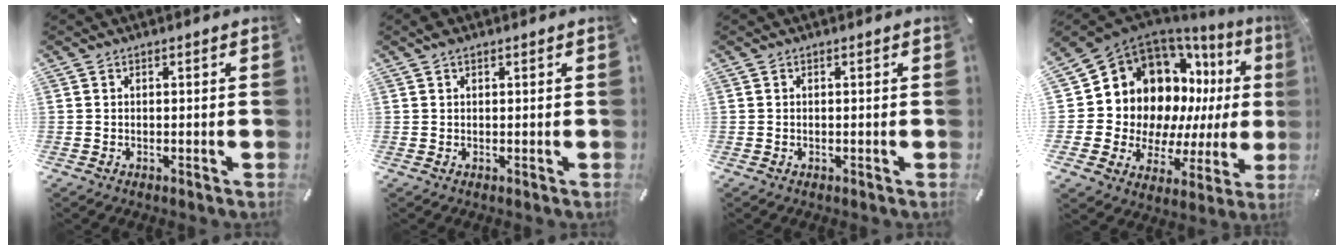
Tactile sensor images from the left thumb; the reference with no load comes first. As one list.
[{"total": 1.2, "force": [0.7, 0.7, 0.6], "torque": [-0.014, 0.001, 0.013]}, {"total": 0.0}, {"total": 16.2, "force": [6.4, 12.4, 8.1], "torque": [-0.130, -0.086, 0.135]}]